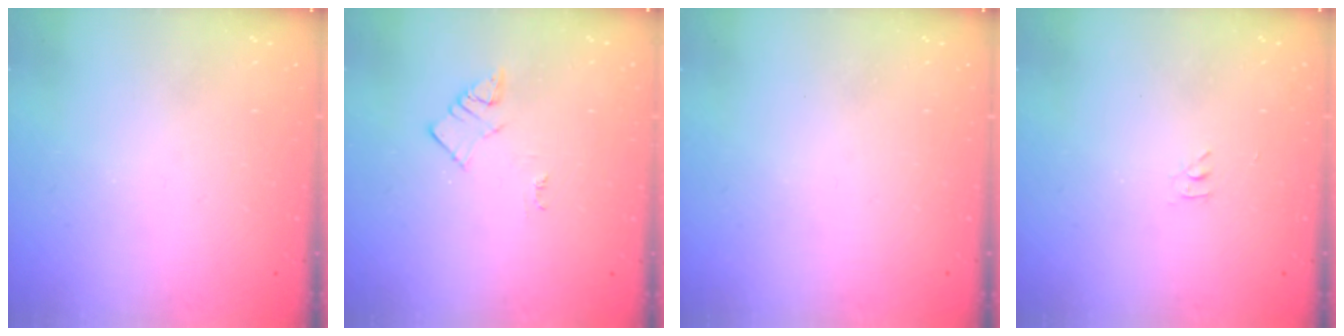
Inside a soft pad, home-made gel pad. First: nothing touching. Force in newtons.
{"total": 3.0, "press": 3.0, "slide": 0.4}
{"total": 0.0}
{"total": 2.8, "press": 2.8, "slide": 0.4}